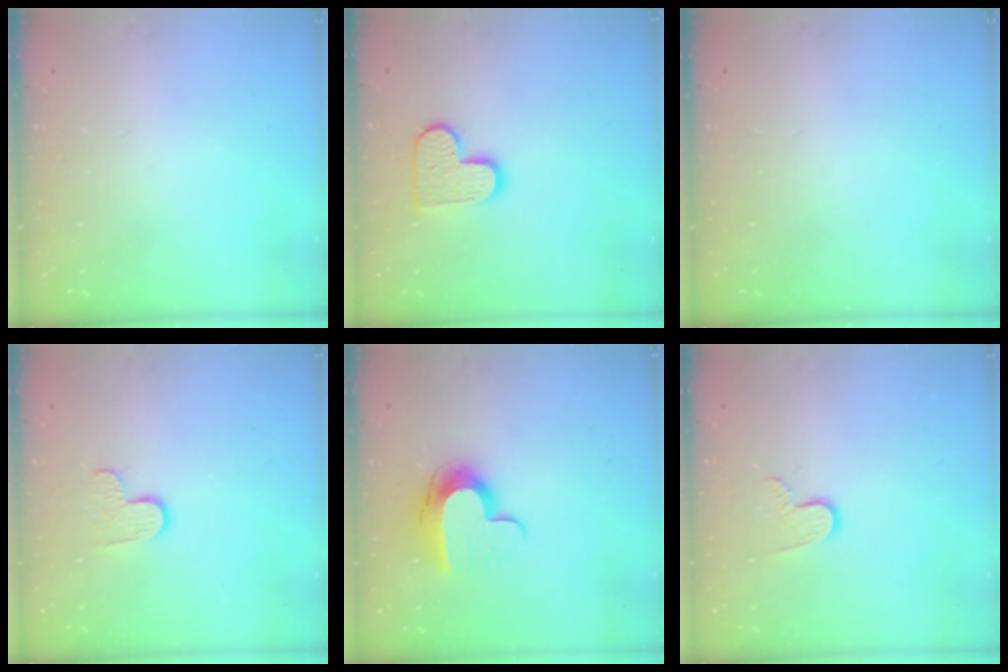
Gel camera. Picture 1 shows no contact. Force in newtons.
{"total": 10.6, "press": 10.6, "slide": 0.7}
{"total": 0.0}
{"total": 5.5, "press": 5.5, "slide": 0.4}
{"total": 11.2, "press": 11.1, "slide": 0.7}
{"total": 6.1, "press": 6.1, "slide": 0.6}